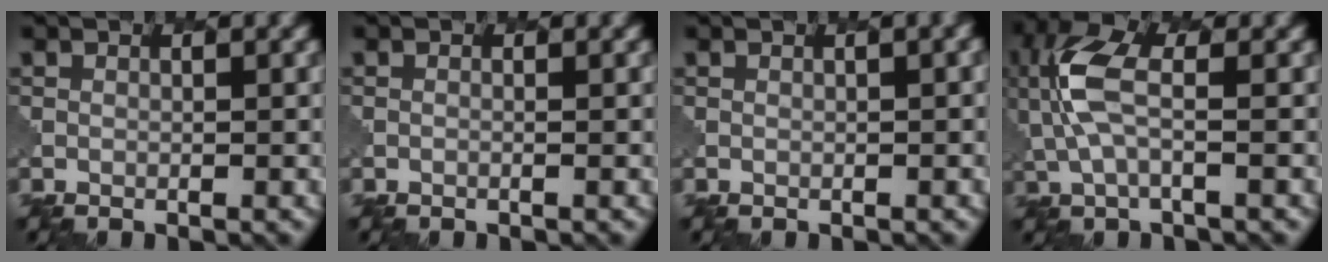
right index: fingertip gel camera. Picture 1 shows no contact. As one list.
[{"total": 0.0}, {"total": 2.1, "force": [0.3, 0.8, 1.9], "torque": [-0.010, 0.001, 0.005]}, {"total": 4.7, "force": [0.6, 1.9, 4.2], "torque": [-0.109, 0.013, 0.007]}]